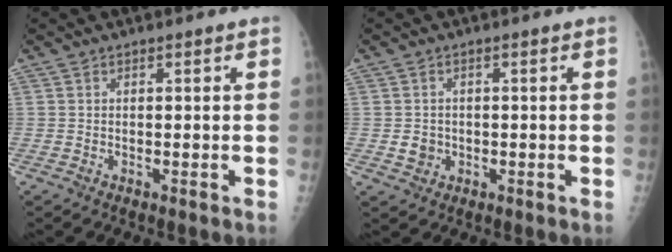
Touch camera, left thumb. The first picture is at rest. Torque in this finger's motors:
{"motor_torque": [-0.23, 0.12, 0.02, 0.00, 0.00]}